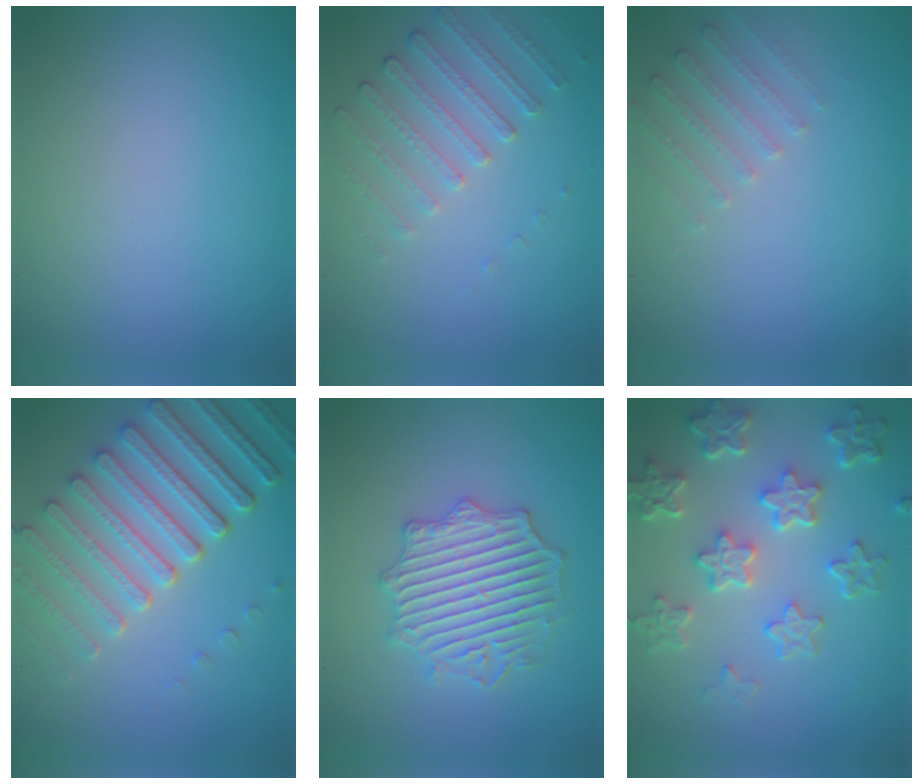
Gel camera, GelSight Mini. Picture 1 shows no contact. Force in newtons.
{"total": 2.2, "press": 1.8, "slide": 1.2}
{"total": 1.9, "press": 1.8, "slide": 0.6}
{"total": 7.0, "press": 5.5, "slide": 4.4}
{"total": 4.4, "press": 4.4, "slide": 0.7}
{"total": 6.2, "press": 4.8, "slide": 4.0}